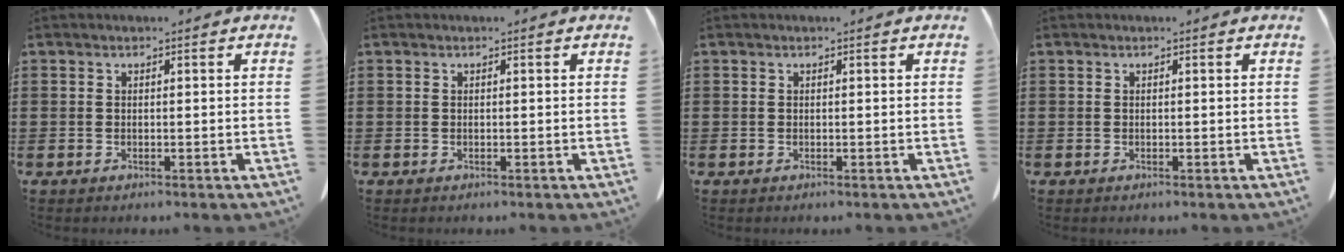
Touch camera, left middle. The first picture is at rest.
{"total": 0.0}
{"total": 0.0}
{"total": 0.0}